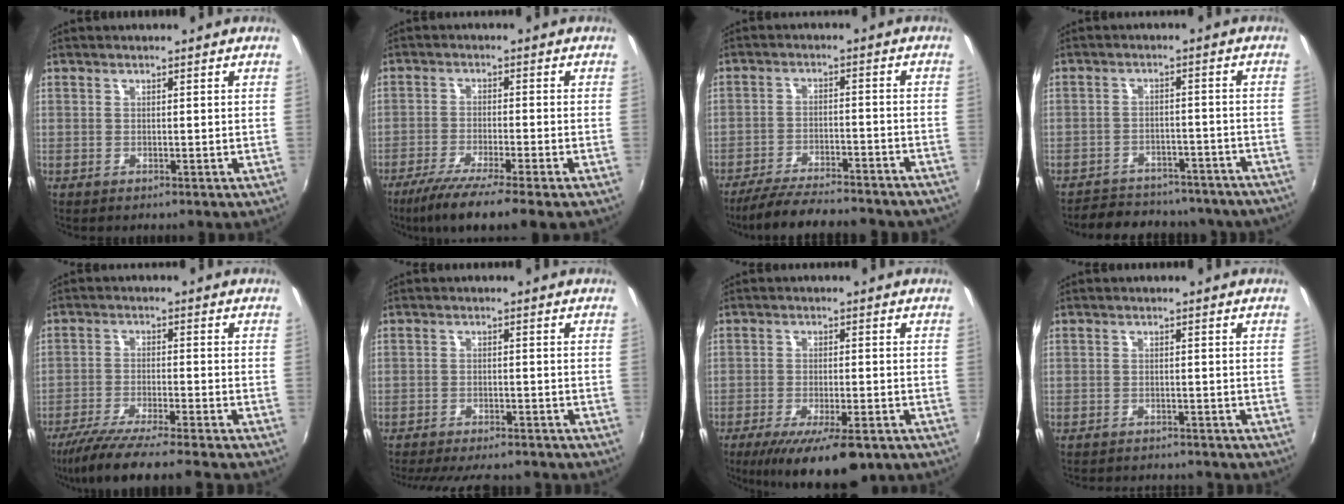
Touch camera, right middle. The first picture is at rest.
{"total": 9.4, "force": [-7.1, -0.5, 6.1], "torque": [-0.130, -0.030, -0.120]}
{"total": 20.9, "force": [-18.4, 4.7, 8.7], "torque": [-0.168, -0.017, -0.245]}
{"total": 21.4, "force": [-18.6, 7.8, 7.2], "torque": [-0.150, 0.023, -0.220]}
{"total": 11.5, "force": [-10.1, -1.1, 5.4], "torque": [-0.116, -0.033, -0.172]}
{"total": 14.2, "force": [-12.4, 3.4, 6.1], "torque": [-0.130, -0.020, -0.177]}
{"total": 13.0, "force": [-8.6, 3.6, 9.1], "torque": [-0.173, -0.036, -0.136]}
{"total": 7.8, "force": [-7.2, 1.7, 2.3], "torque": [-0.061, -0.014, -0.104]}